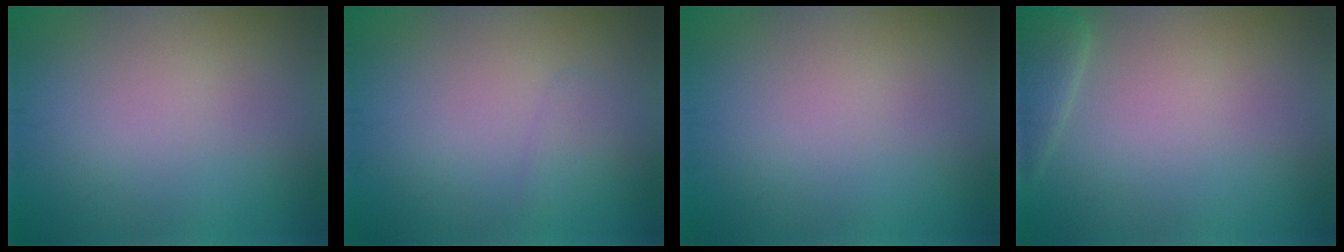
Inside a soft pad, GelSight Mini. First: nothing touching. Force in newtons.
{"total": 1.0, "press": 1.0, "slide": 0.1}
{"total": 0.0}
{"total": 2.2, "press": 2.2, "slide": 0.3}